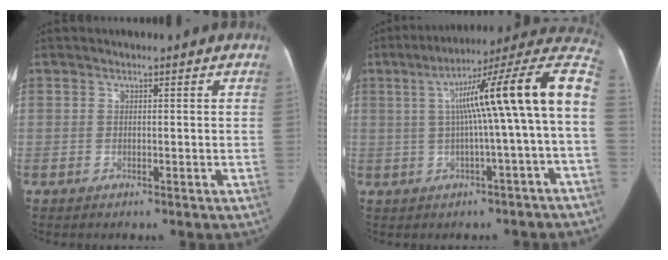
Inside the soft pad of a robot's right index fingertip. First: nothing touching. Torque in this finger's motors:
{"motor_torque": [1.28, -0.22, 0.63, 0.21]}